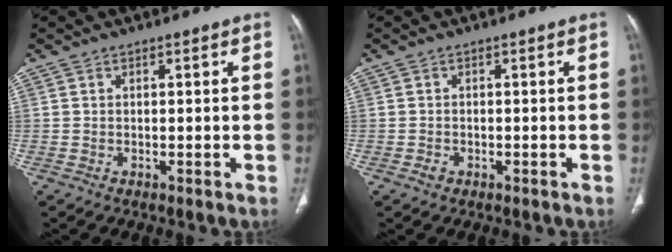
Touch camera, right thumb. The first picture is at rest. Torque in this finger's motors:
{"motor_torque": [0.28, 0.07, -0.27, -0.02, 0.04]}